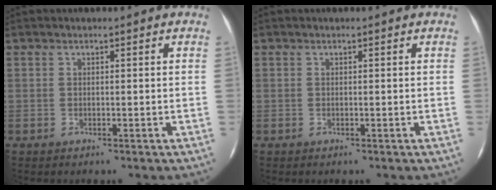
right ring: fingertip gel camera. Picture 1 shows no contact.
{"total": 0.0}